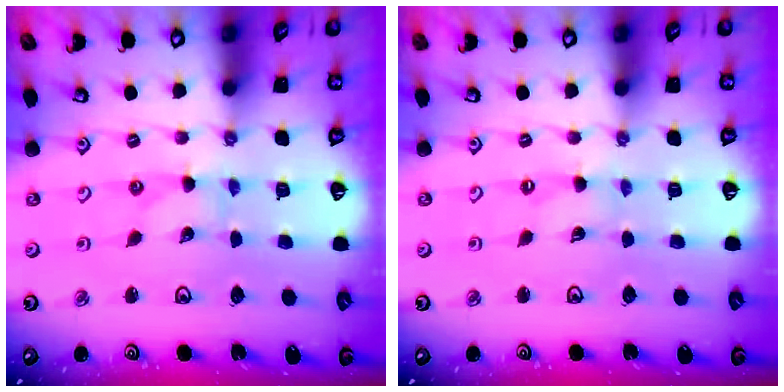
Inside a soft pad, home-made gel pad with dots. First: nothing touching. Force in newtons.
{"total": 0.0}